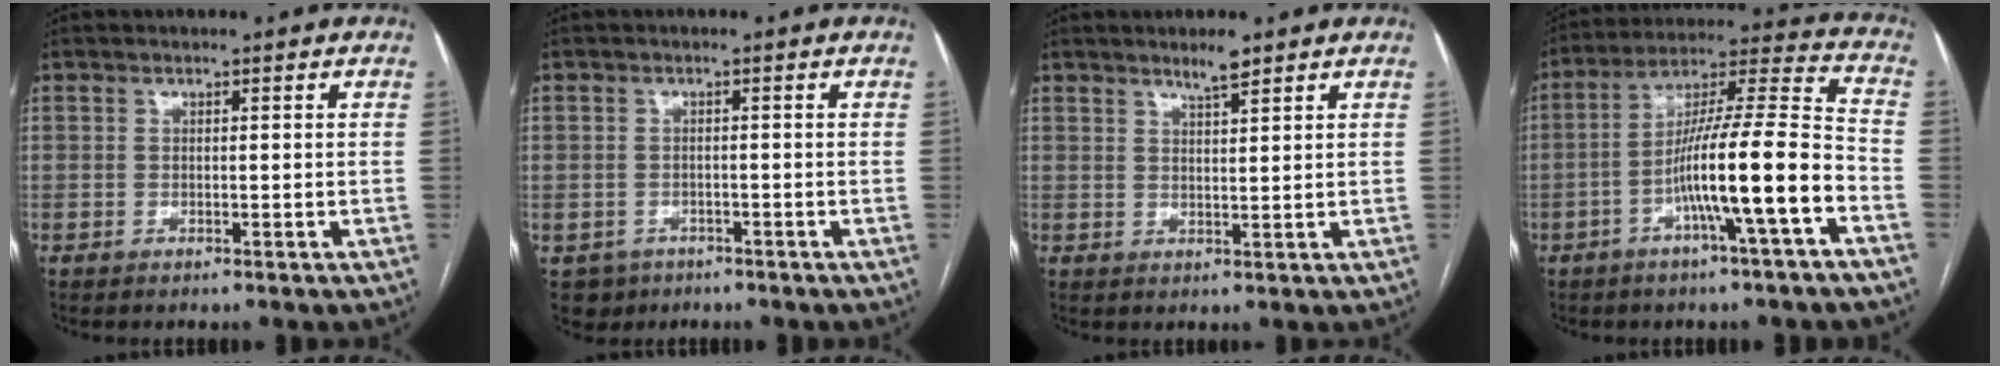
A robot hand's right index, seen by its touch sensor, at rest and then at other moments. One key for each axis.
{"total": 3.8, "fx": -1.9, "fy": 3.2, "fz": 0.2, "tx": -0.001, "ty": 0.007, "tz": -0.028}
{"total": 2.8, "fx": 2.3, "fy": 0.2, "fz": 1.7, "tx": -0.035, "ty": -0.003, "tz": 0.041}
{"total": 15.1, "fx": -5.6, "fy": -0.2, "fz": 14.0, "tx": -0.245, "ty": 0.015, "tz": -0.098}